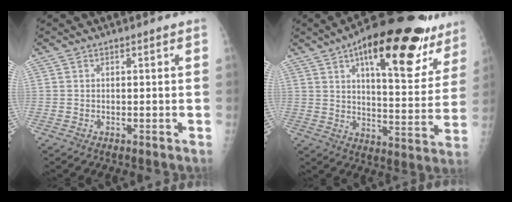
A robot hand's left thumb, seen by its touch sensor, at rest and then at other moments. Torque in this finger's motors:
{"motor_torque": [0.37, 0.47, 1.54, -1.23, 0.17]}